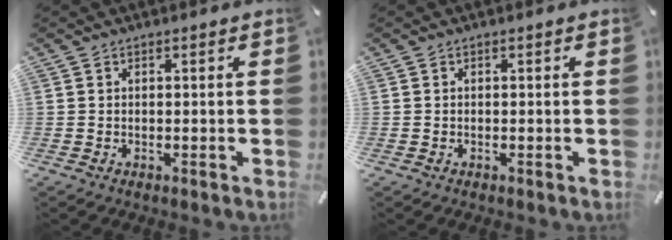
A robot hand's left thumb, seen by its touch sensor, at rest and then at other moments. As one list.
[{"total": 0.0}]